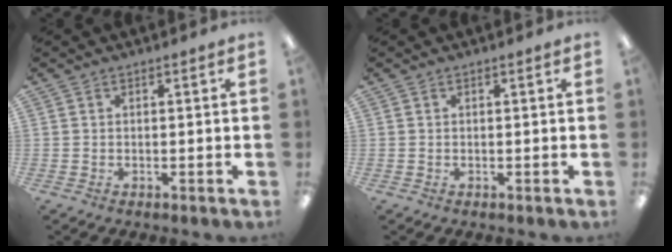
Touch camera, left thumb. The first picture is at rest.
{"total": 0.0}